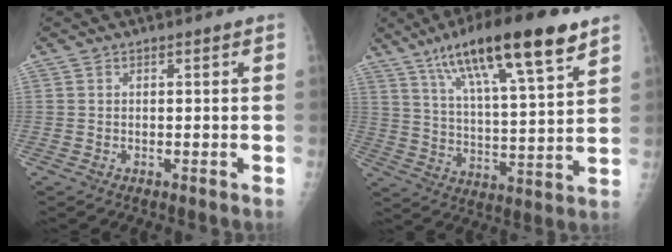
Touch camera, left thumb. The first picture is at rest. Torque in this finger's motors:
{"motor_torque": [1.39, -0.09, 1.63, -0.93, 0.17]}